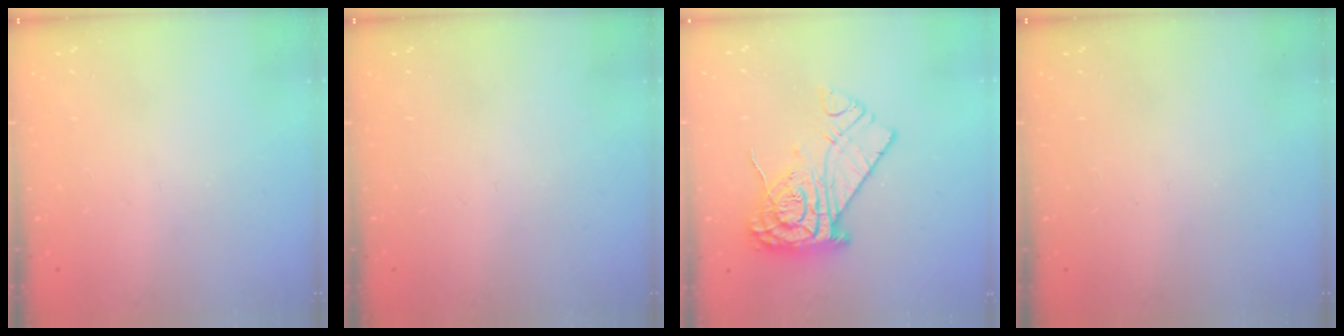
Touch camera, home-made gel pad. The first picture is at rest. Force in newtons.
{"total": 0.0}
{"total": 16.5, "press": 16.4, "slide": 1.8}
{"total": 0.0}